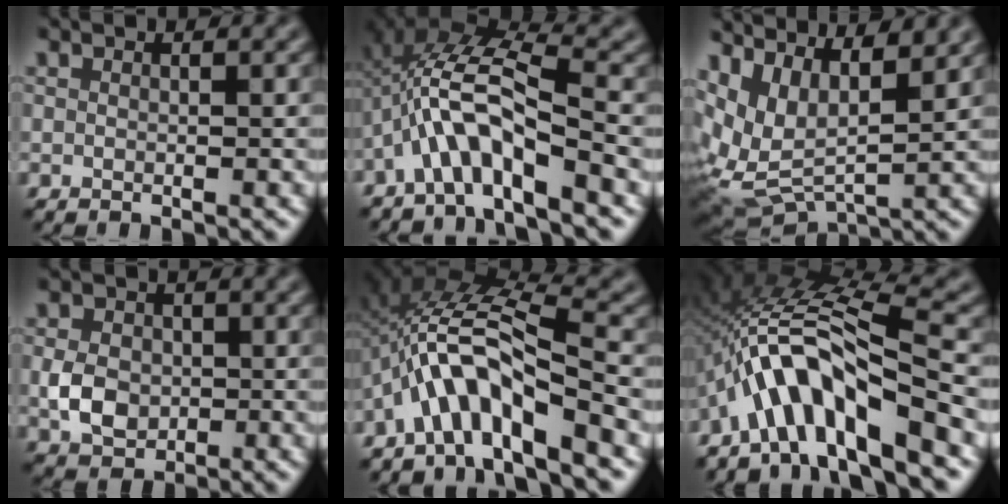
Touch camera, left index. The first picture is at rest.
{"total": 7.9, "force": [-3.2, 2.1, 6.9], "torque": [-0.140, 0.022, -0.067]}
{"total": 10.0, "force": [3.9, 5.5, 7.4], "torque": [-0.154, 0.018, 0.092]}
{"total": 3.4, "force": [-0.7, 2.7, 1.9], "torque": [-0.047, 0.001, -0.013]}
{"total": 7.3, "force": [-3.9, 1.6, 6.0], "torque": [-0.113, 0.021, -0.075]}
{"total": 10.5, "force": [-5.2, 2.5, 8.8], "torque": [-0.159, 0.024, -0.091]}